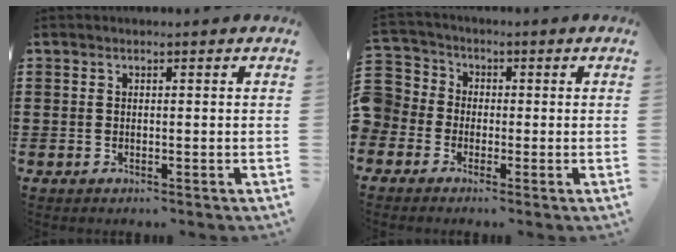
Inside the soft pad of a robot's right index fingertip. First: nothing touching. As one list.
[{"total": 4.2, "force": [-1.7, 3.9, 0.2], "torque": [-0.046, 0.003, -0.046]}]